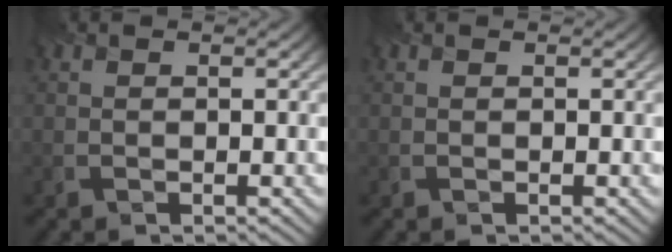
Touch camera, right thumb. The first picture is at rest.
{"total": 0.0}